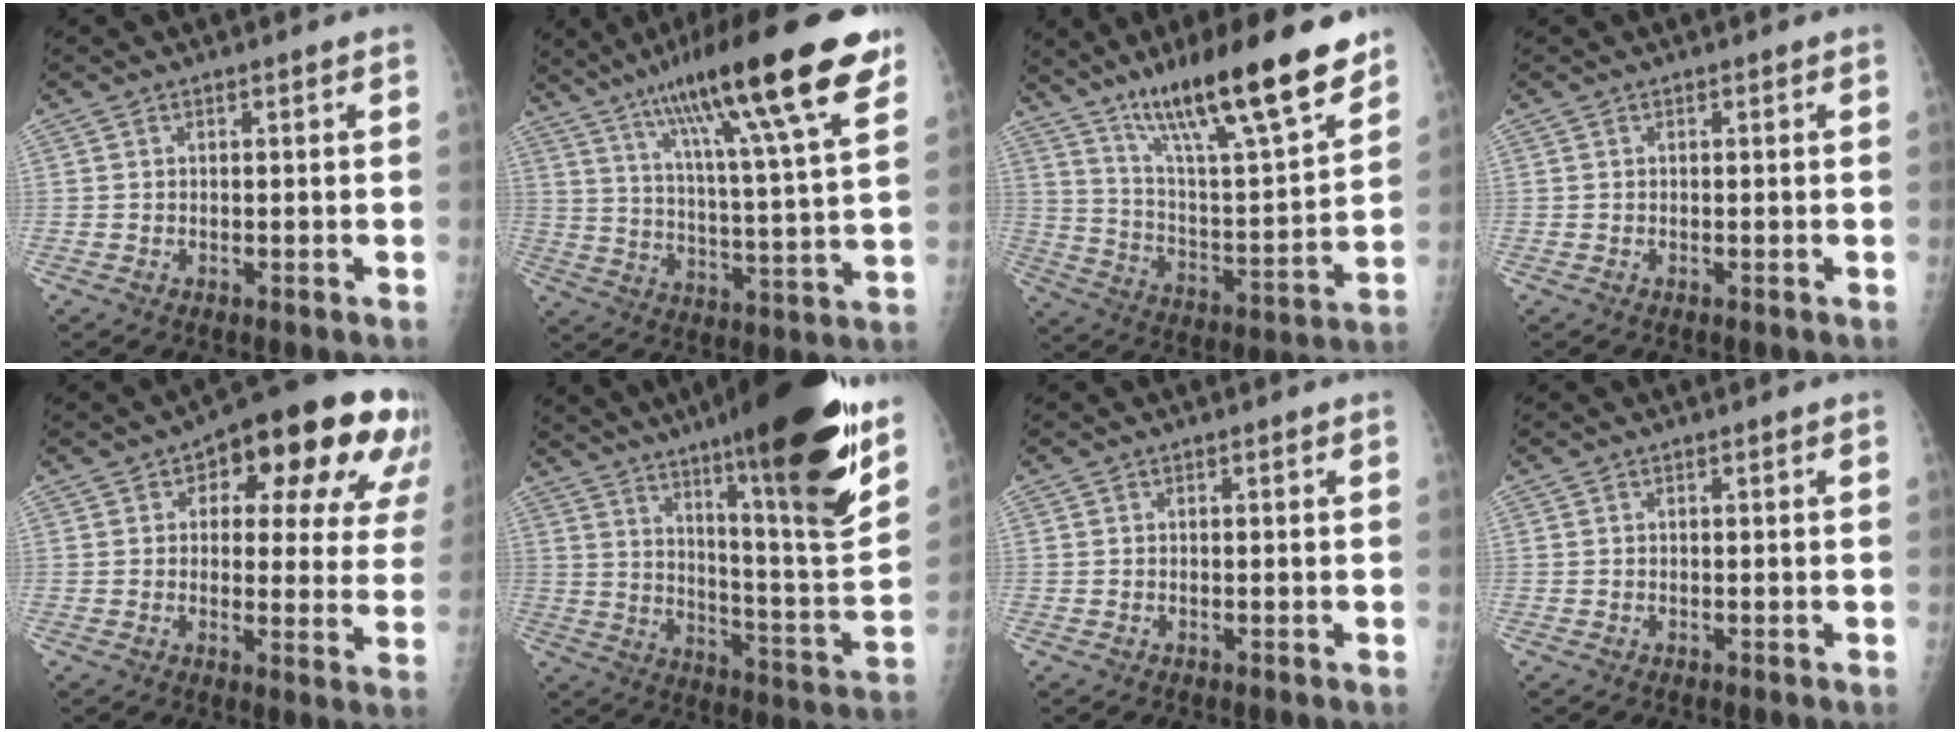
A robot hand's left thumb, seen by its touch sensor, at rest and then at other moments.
{"total": 24.6, "force": [15.1, 3.2, 19.2], "torque": [-0.296, -0.034, 0.238]}
{"total": 23.8, "force": [16.4, 3.9, 16.7], "torque": [-0.254, -0.071, 0.279]}
{"total": 0.0}
{"total": 20.1, "force": [9.3, 9.3, 15.3], "torque": [-0.150, 0.001, 0.113]}
{"total": 27.5, "force": [17.2, 3.6, 21.2], "torque": [-0.298, -0.077, 0.266]}
{"total": 0.0}
{"total": 0.0}